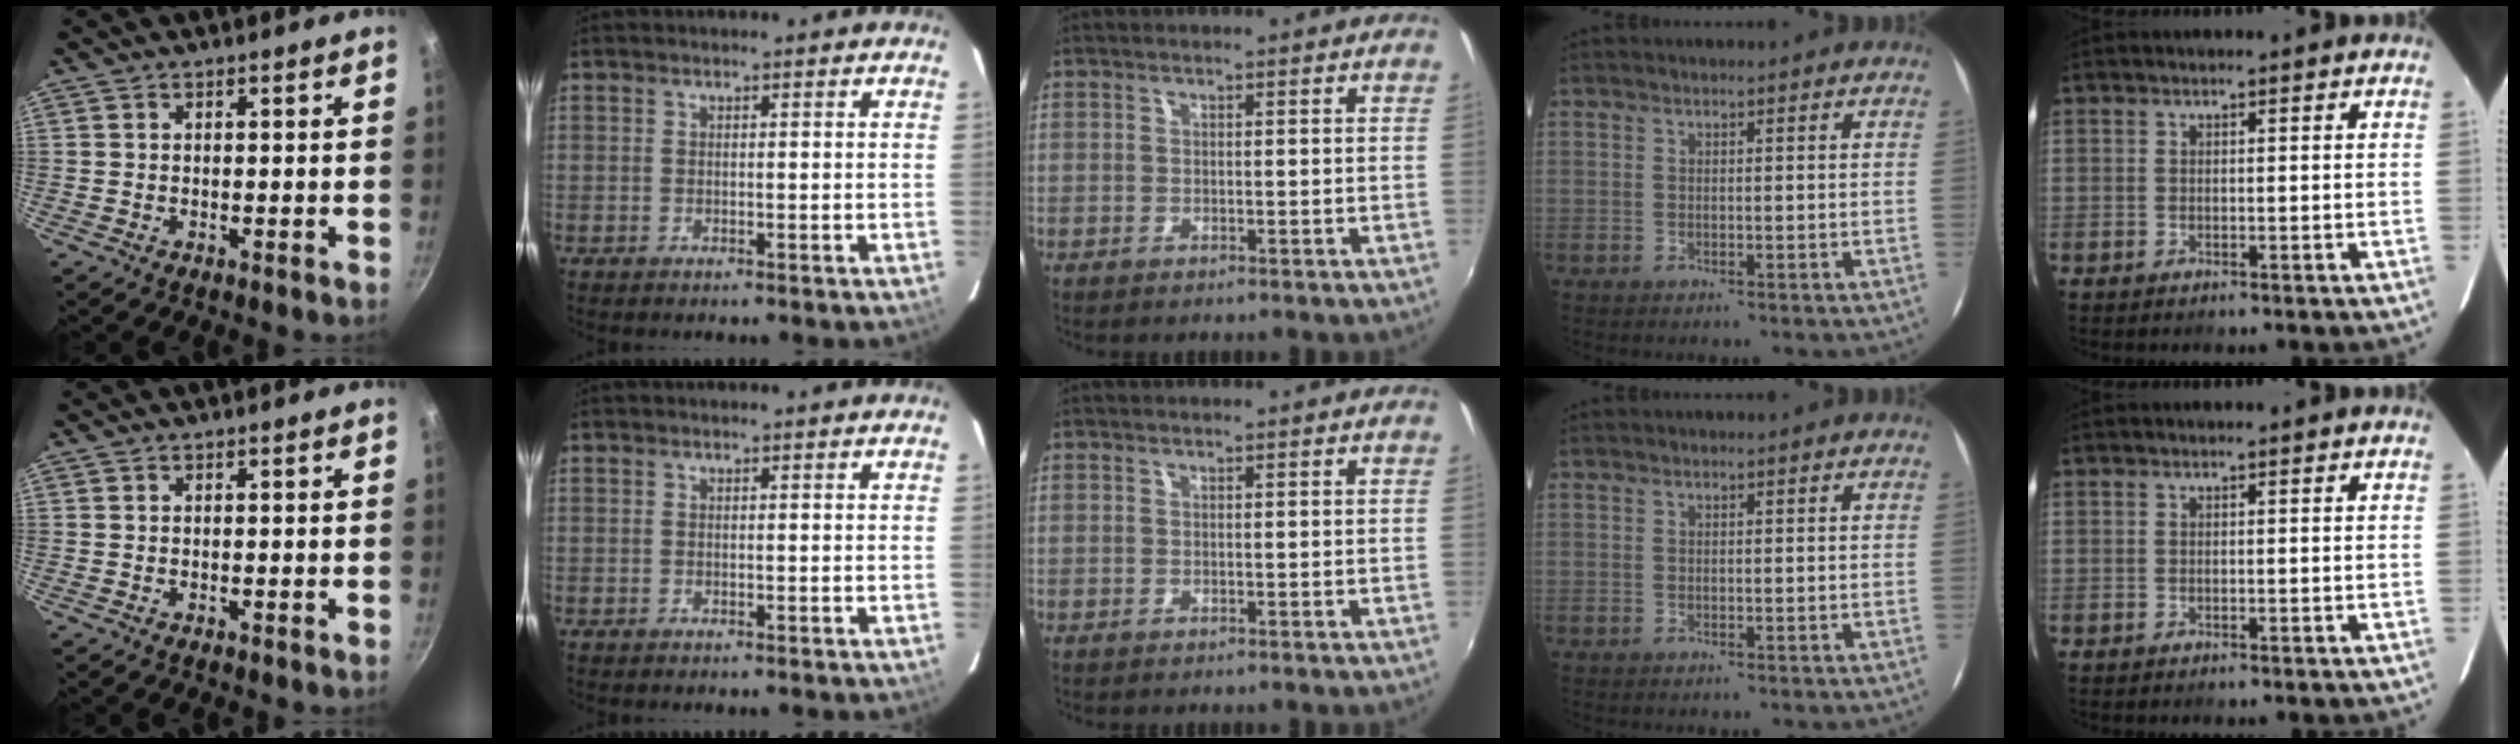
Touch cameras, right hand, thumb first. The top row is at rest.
{}